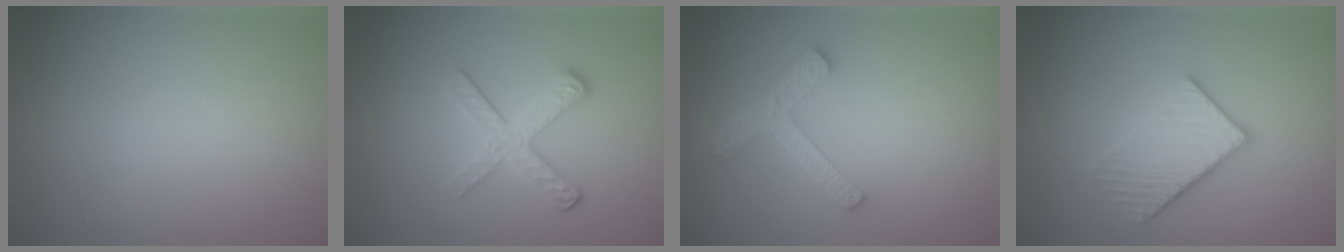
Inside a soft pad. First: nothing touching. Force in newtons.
{"total": 3.5, "press": 2.5, "slide": 2.4}
{"total": 3.8, "press": 2.9, "slide": 2.4}
{"total": 3.5, "press": 3.3, "slide": 1.3}